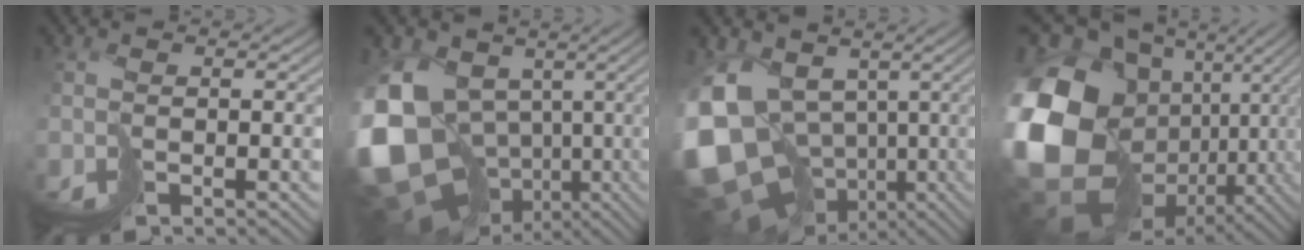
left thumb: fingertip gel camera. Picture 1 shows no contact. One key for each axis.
{"total": 18.2, "fx": -2.4, "fy": 15.0, "fz": 10.0, "tx": -0.236, "ty": -0.037, "tz": -0.026}
{"total": 16.5, "fx": -1.0, "fy": 13.5, "fz": 9.4, "tx": -0.229, "ty": -0.044, "tz": 0.017}
{"total": 21.0, "fx": 0.2, "fy": 17.7, "fz": 11.2, "tx": -0.302, "ty": -0.051, "tz": 0.015}